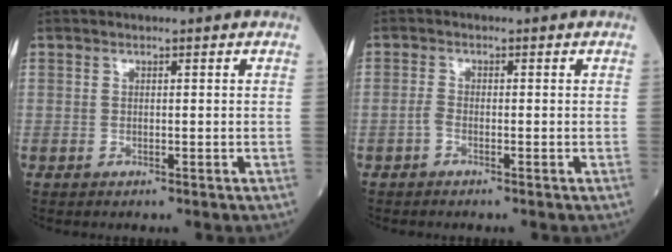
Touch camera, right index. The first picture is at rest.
{"total": 1.2, "force": [-0.7, 0.3, 0.9], "torque": [-0.025, -0.001, -0.017]}